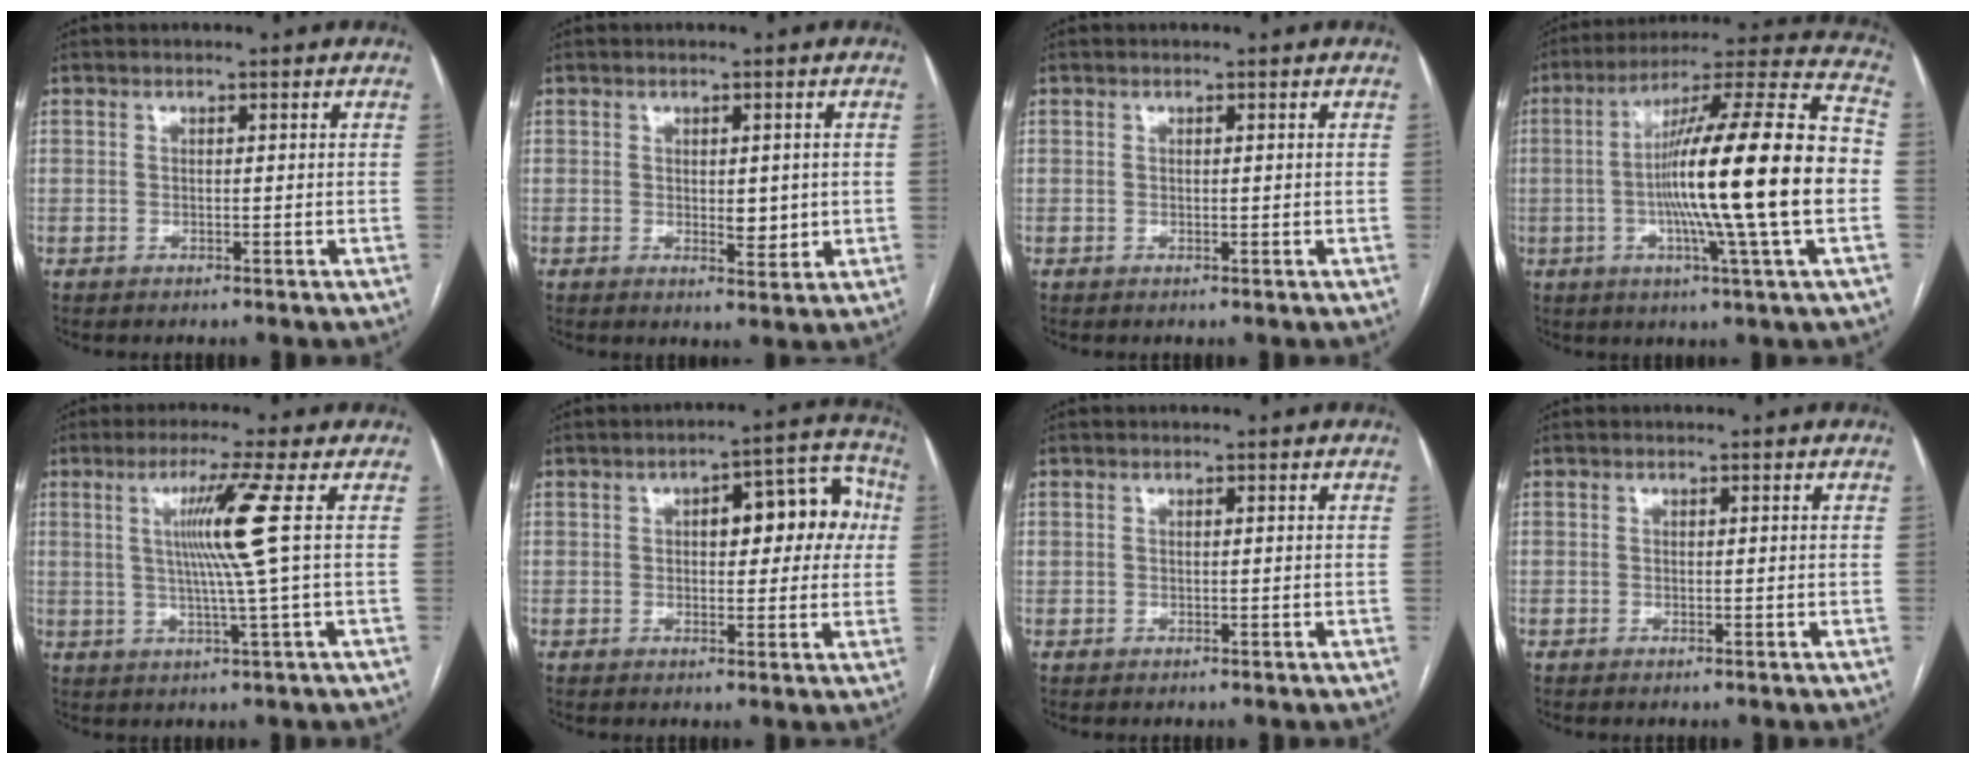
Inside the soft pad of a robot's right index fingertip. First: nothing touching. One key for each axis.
{"total": 3.5, "fx": 0.1, "fy": 1.6, "fz": 3.1, "tx": -0.042, "ty": -0.007, "tz": 0.007}
{"total": 0.0}
{"total": 22.7, "fx": -2.3, "fy": -0.7, "fz": 22.6, "tx": -0.348, "ty": 0.005, "tz": -0.055}
{"total": 7.7, "fx": 1.4, "fy": -2.6, "fz": 7.1, "tx": -0.136, "ty": -0.003, "tz": 0.036}
{"total": 10.4, "fx": 1.8, "fy": 4.3, "fz": 9.3, "tx": -0.107, "ty": 0.042, "tz": 0.022}
{"total": 0.0}
{"total": 0.0}